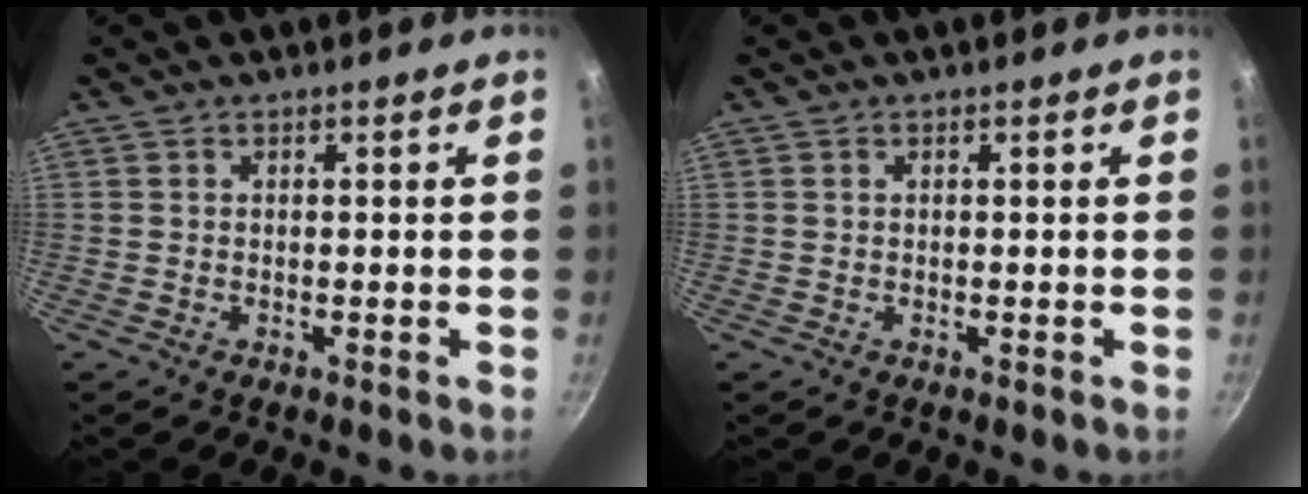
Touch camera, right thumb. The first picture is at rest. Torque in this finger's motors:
{"motor_torque": [-0.07, -0.17, -0.26, 0.12, 0.03]}